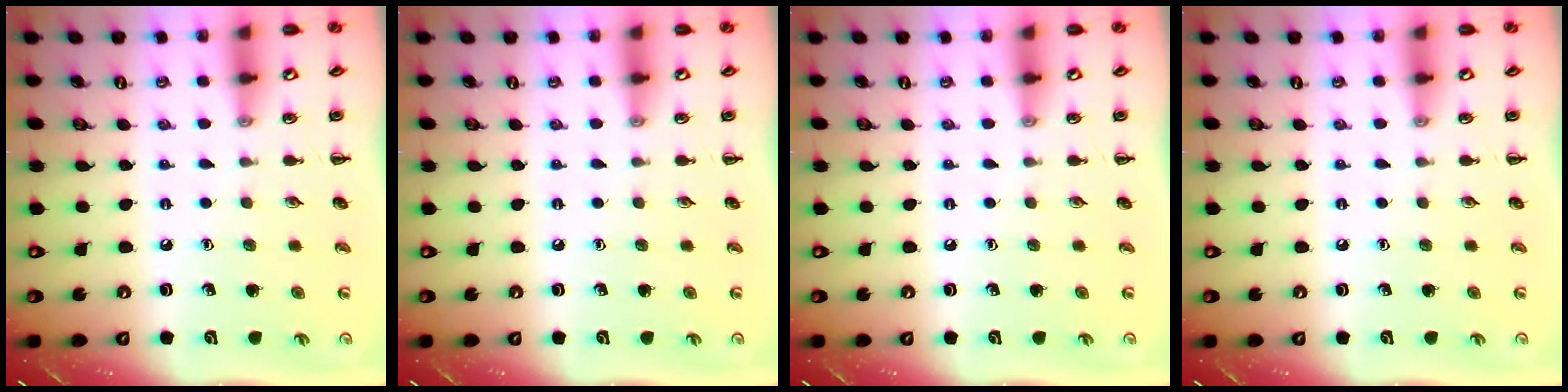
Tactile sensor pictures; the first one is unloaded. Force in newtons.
{"total": 0.0}
{"total": 0.0}
{"total": 0.0}